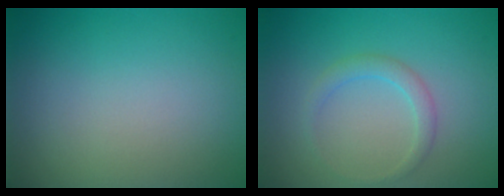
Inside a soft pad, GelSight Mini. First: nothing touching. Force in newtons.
{"total": 1.6, "press": 1.6, "slide": 0.0}